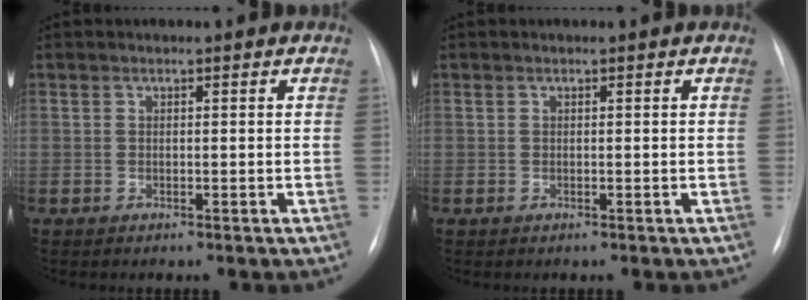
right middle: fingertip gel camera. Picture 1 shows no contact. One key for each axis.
{"total": 0.0}